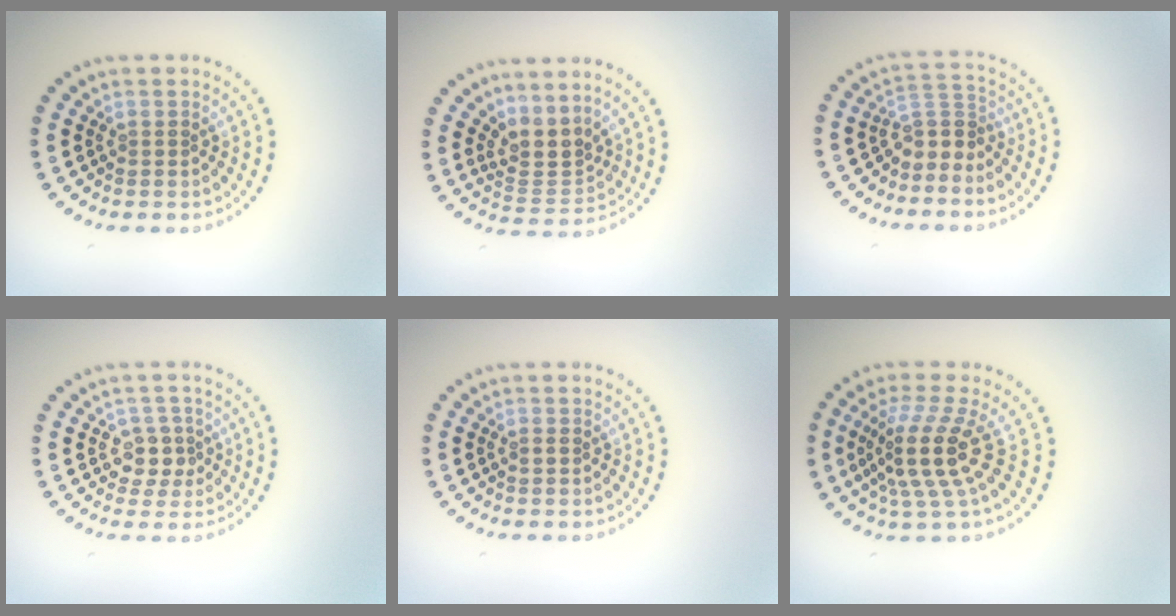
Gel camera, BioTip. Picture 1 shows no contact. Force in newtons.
{"total": 2.9, "press": 2.0, "slide": 2.1}
{"total": 2.6, "press": 1.8, "slide": 1.9}
{"total": 2.4, "press": 2.2, "slide": 1.1}
{"total": 0.9, "press": 0.9, "slide": 0.1}
{"total": 4.9, "press": 3.5, "slide": 3.4}